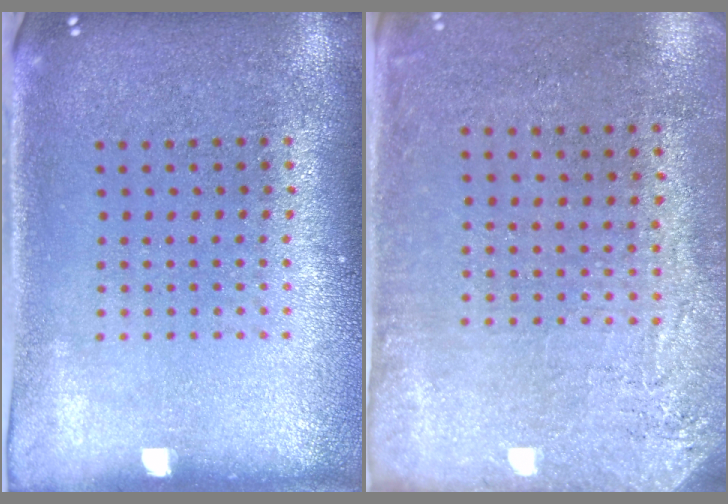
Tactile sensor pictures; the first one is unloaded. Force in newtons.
{"total": 2.9, "press": 2.4, "slide": 1.6}